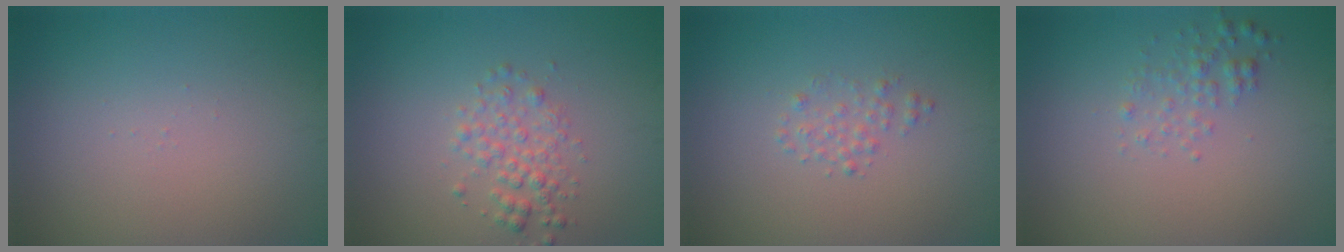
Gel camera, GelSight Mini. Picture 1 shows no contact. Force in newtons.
{"total": 2.4, "press": 2.4, "slide": 0.1}
{"total": 1.1, "press": 1.1, "slide": 0.1}
{"total": 1.5, "press": 1.5, "slide": 0.0}